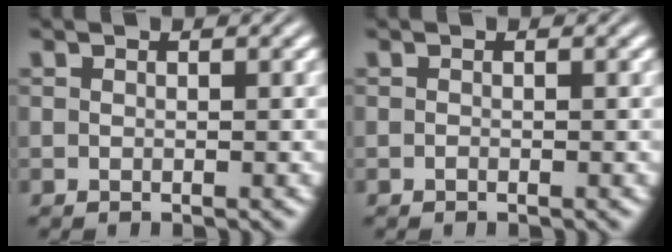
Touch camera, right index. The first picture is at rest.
{"total": 0.6, "force": [-0.3, -0.5, 0.0], "torque": [0.002, -0.001, -0.005]}